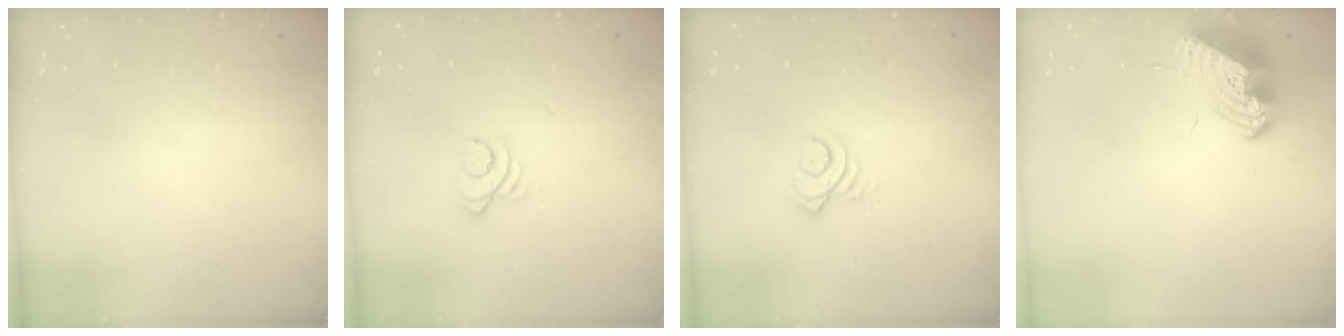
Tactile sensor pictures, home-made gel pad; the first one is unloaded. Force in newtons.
{"total": 3.3, "press": 3.3, "slide": 0.2}
{"total": 3.8, "press": 3.8, "slide": 0.0}
{"total": 10.0, "press": 10.0, "slide": 1.0}